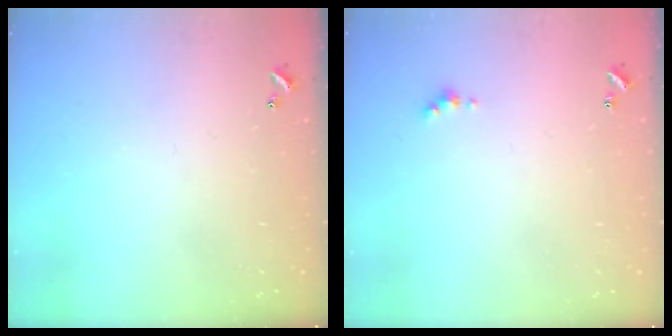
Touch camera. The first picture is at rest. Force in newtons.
{"total": 1.0, "press": 0.9, "slide": 0.5}